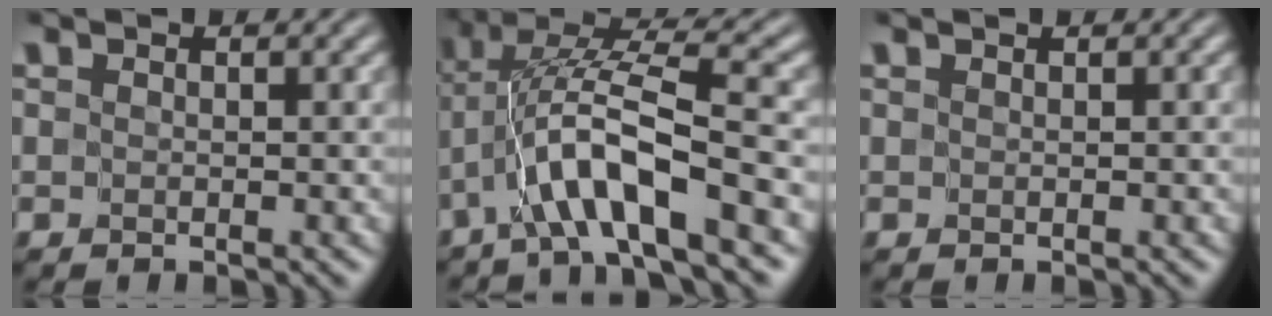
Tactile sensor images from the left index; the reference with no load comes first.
{"total": 7.8, "force": [-3.3, 1.3, 6.9], "torque": [-0.124, 0.022, -0.065]}
{"total": 0.0}